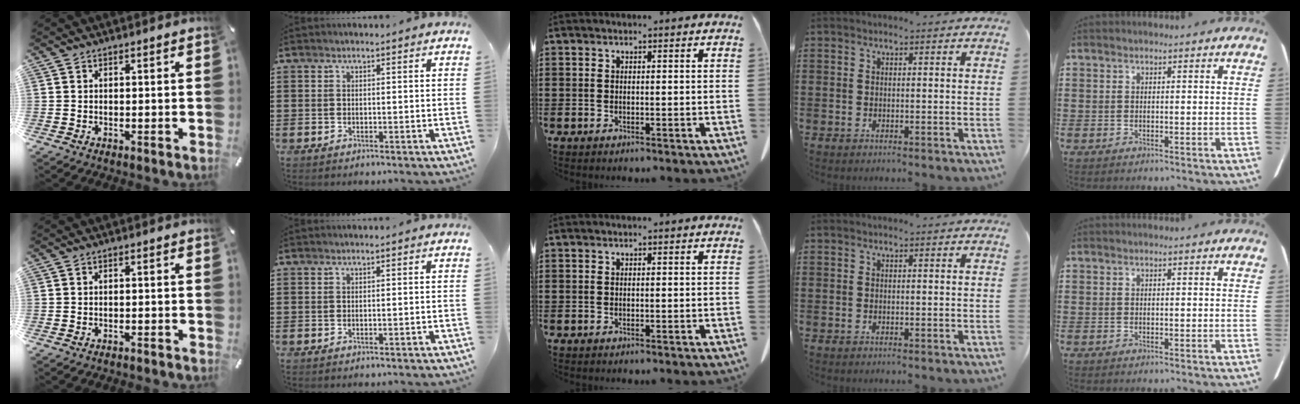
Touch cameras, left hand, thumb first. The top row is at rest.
{"thumb": {"total": 1.4, "force": [-1.4, 0.3, 0.3], "torque": [-0.008, 0.004, -0.027]}, "index": {"total": 0.7, "force": [-0.5, 0.0, 0.4], "torque": [-0.007, -0.002, -0.010]}}